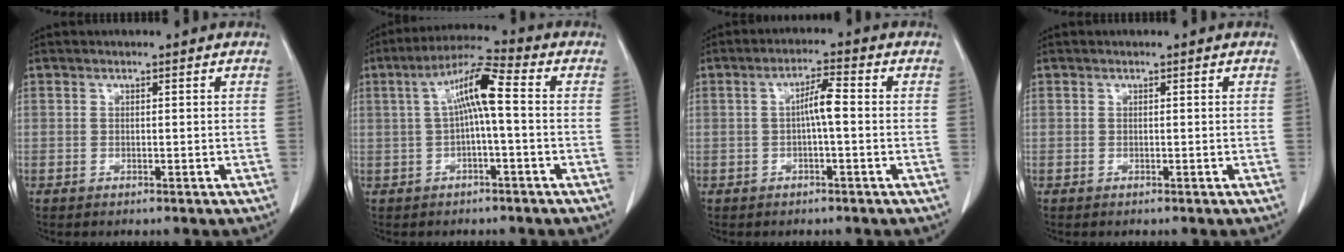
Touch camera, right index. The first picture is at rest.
{"total": 7.7, "force": [0.5, 0.6, 7.6], "torque": [-0.140, 0.027, 0.007]}
{"total": 3.9, "force": [-0.1, 0.3, 3.9], "torque": [-0.068, 0.008, -0.002]}
{"total": 0.0}